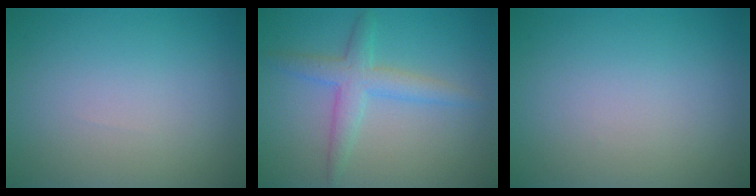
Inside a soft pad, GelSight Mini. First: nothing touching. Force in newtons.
{"total": 3.2, "press": 3.2, "slide": 0.1}
{"total": 0.0}